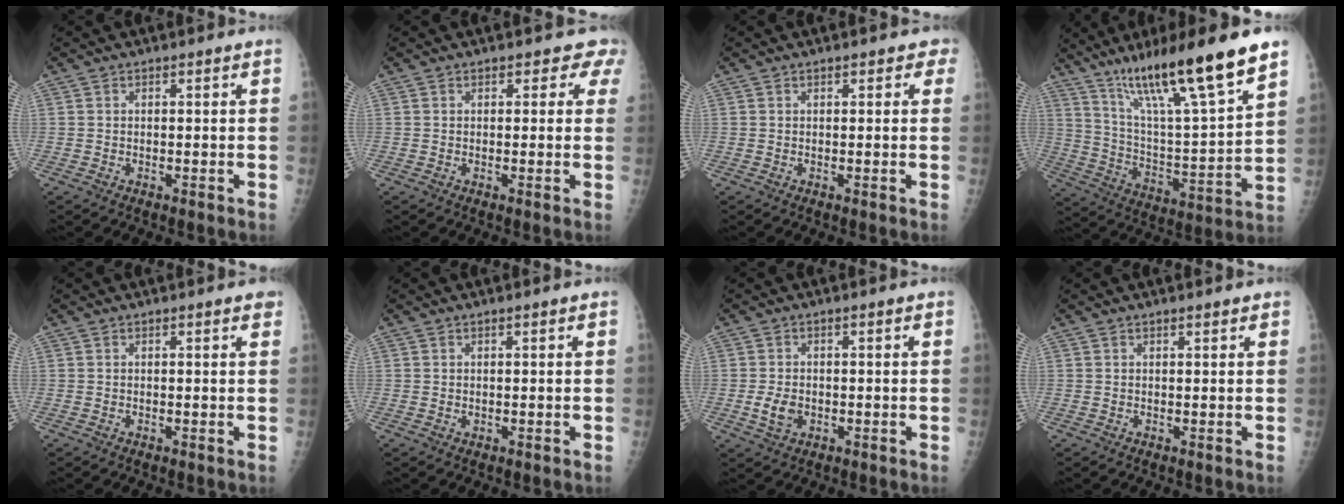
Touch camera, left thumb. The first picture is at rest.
{"total": 2.9, "force": [2.3, 1.8, 0.3], "torque": [0.031, -0.009, 0.004]}
{"total": 1.8, "force": [1.1, 1.1, 0.9], "torque": [0.012, 0.001, 0.006]}
{"total": 22.9, "force": [15.6, 2.5, 16.6], "torque": [-0.265, -0.061, 0.271]}
{"total": 1.3, "force": [0.8, 0.4, 0.9], "torque": [-0.011, 0.000, 0.006]}
{"total": 0.5, "force": [0.2, 0.3, 0.4], "torque": [-0.002, -0.001, 0.005]}
{"total": 3.7, "force": [-0.8, 2.6, 2.5], "torque": [-0.045, -0.001, -0.012]}
{"total": 0.8, "force": [0.7, 0.2, 0.5], "torque": [-0.006, -0.002, 0.008]}